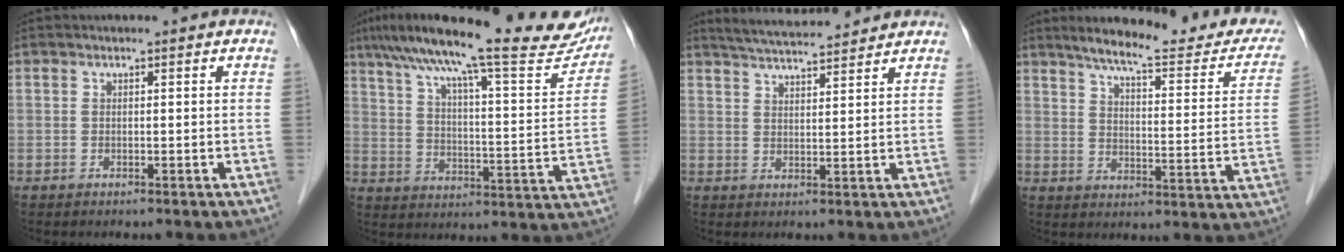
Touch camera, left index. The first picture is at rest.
{"total": 27.0, "force": [22.1, 4.1, 14.9], "torque": [-0.235, 0.002, 0.294]}
{"total": 8.6, "force": [8.1, 0.4, 2.8], "torque": [-0.058, 0.024, 0.128]}
{"total": 19.9, "force": [17.2, 3.2, 9.5], "torque": [-0.116, -0.025, 0.213]}